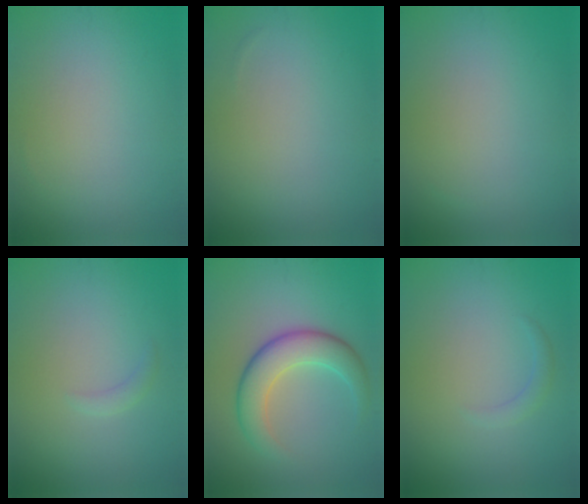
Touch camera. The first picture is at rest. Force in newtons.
{"total": 0.0}
{"total": 0.0}
{"total": 0.9, "press": 0.9, "slide": 0.1}
{"total": 5.5, "press": 5.5, "slide": 0.1}
{"total": 1.1, "press": 1.1, "slide": 0.2}